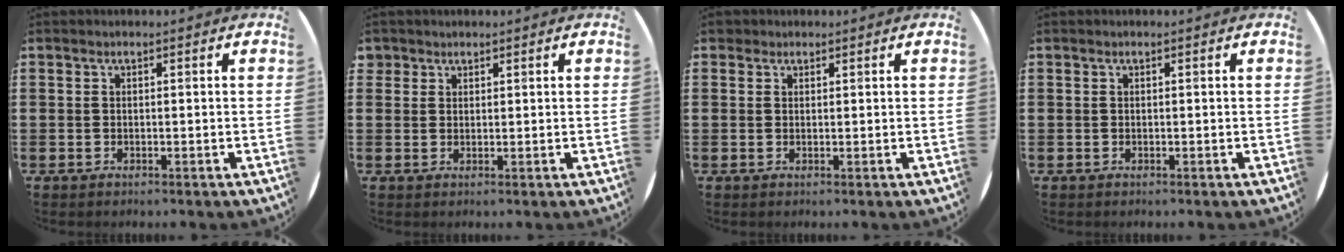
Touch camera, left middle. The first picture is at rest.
{"total": 1.5, "force": [1.3, 0.9, 0.0], "torque": [-0.002, 0.005, 0.026]}
{"total": 1.1, "force": [0.9, 0.6, 0.1], "torque": [0.005, 0.002, 0.015]}
{"total": 0.0}